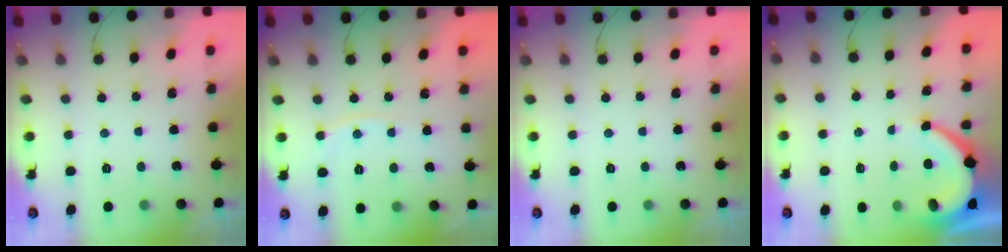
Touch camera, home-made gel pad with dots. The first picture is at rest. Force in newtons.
{"total": 3.9, "press": 3.8, "slide": 0.6}
{"total": 0.0}
{"total": 5.6, "press": 5.6, "slide": 0.5}